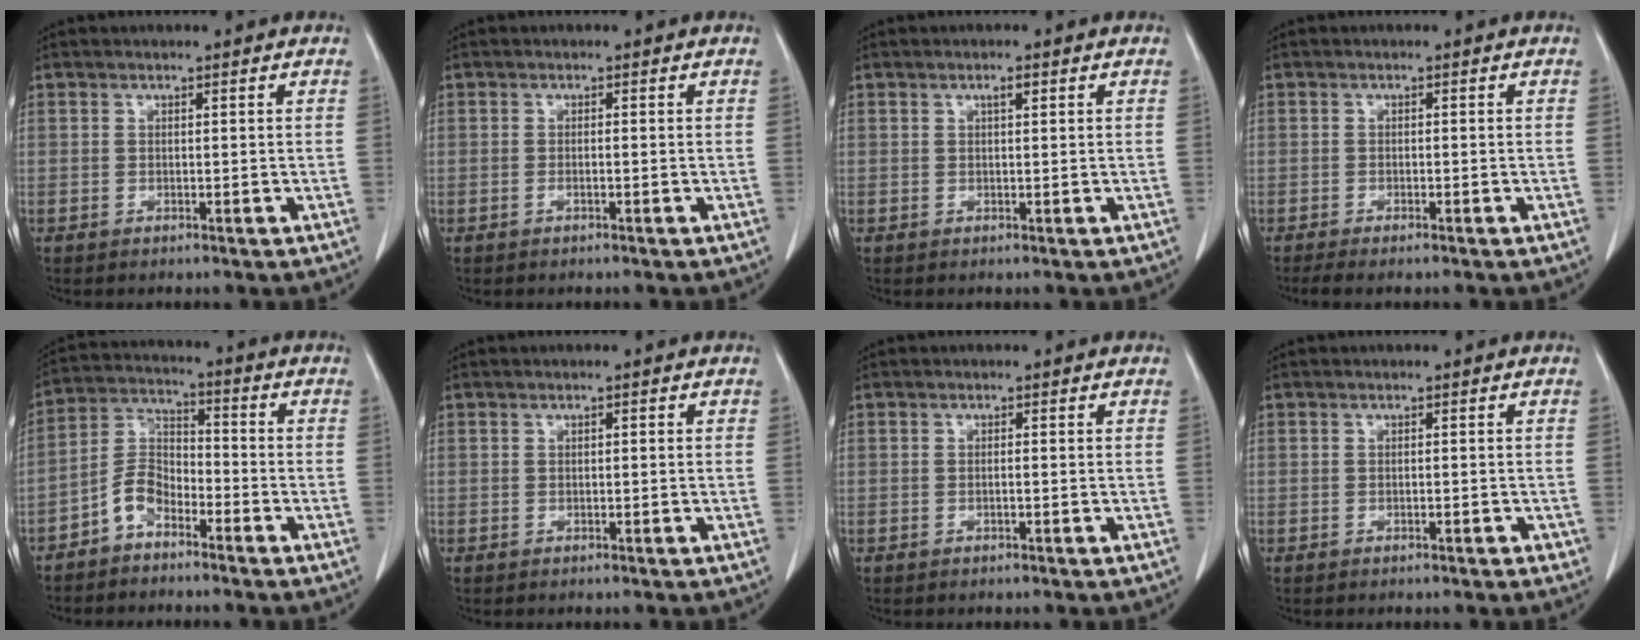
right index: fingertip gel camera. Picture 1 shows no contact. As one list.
[{"total": 0.6, "force": [-0.2, 0.0, 0.5], "torque": [-0.009, 0.001, -0.003]}, {"total": 1.2, "force": [0.6, 0.2, 1.0], "torque": [-0.019, 0.001, 0.009]}, {"total": 2.8, "force": [-2.2, 0.3, 1.6], "torque": [-0.026, -0.008, -0.032]}, {"total": 5.9, "force": [-3.9, 3.2, 3.2], "torque": [-0.069, 0.014, -0.081]}, {"total": 0.6, "force": [0.2, 0.2, 0.6], "torque": [-0.008, 0.002, 0.001]}, {"total": 0.5, "force": [-0.1, 0.0, 0.5], "torque": [-0.008, 0.001, -0.003]}, {"total": 0.9, "force": [-0.3, 0.3, 0.7], "torque": [-0.012, -0.001, -0.003]}]